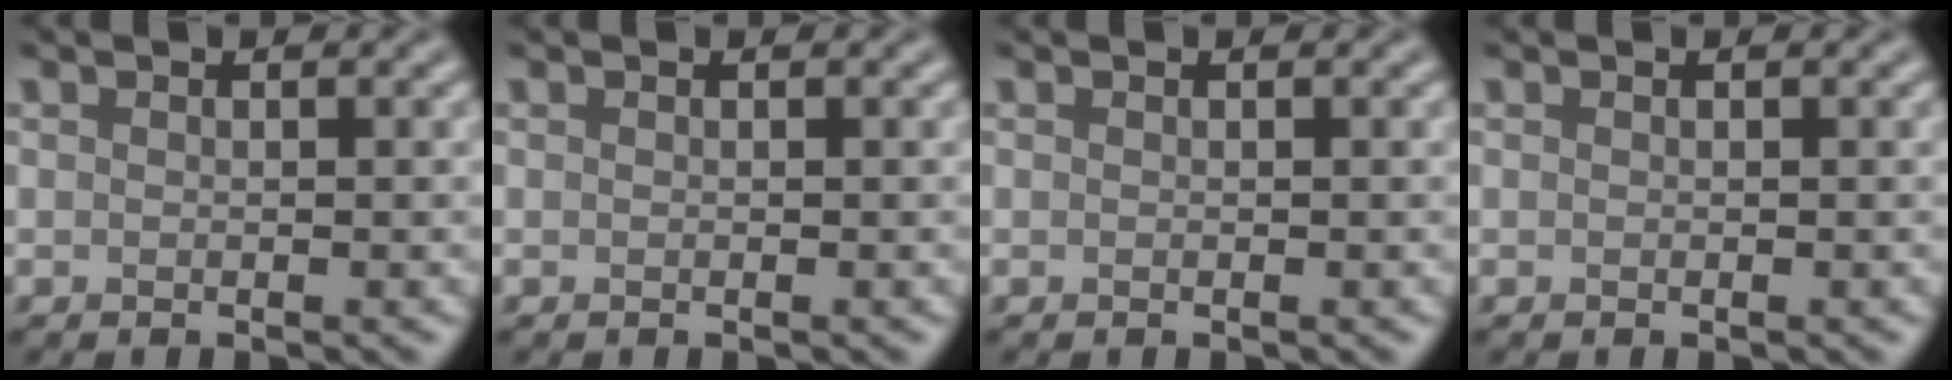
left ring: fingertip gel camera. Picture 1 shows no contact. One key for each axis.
{"total": 0.0}
{"total": 0.0}
{"total": 0.0}